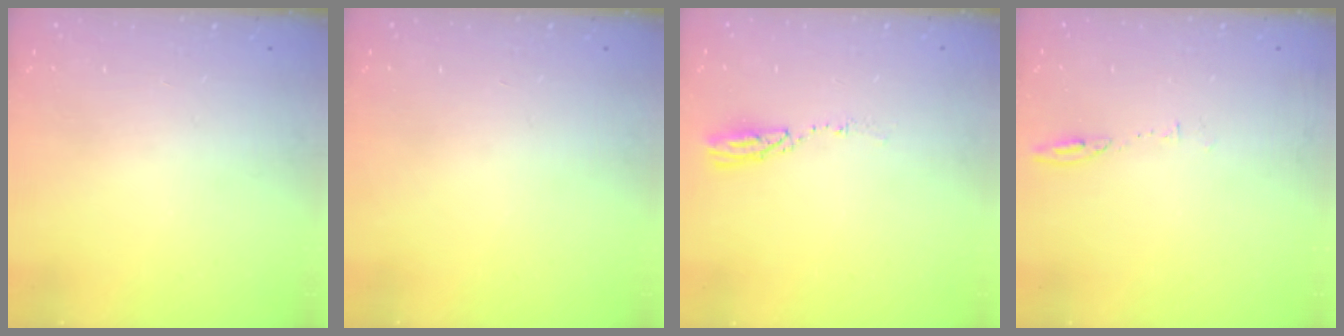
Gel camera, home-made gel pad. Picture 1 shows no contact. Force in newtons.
{"total": 0.0}
{"total": 3.8, "press": 3.8, "slide": 0.1}
{"total": 5.7, "press": 5.7, "slide": 0.7}